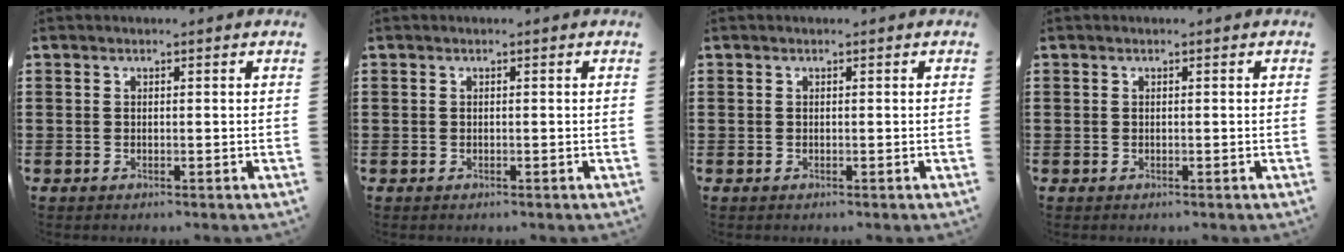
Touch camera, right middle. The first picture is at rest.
{"total": 0.0}
{"total": 0.0}
{"total": 0.0}